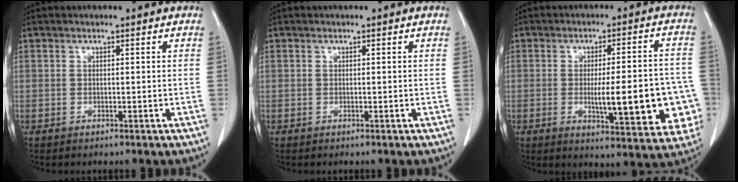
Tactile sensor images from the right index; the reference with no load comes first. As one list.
[{"total": 0.0}, {"total": 15.3, "force": [-3.2, 3.3, 14.6], "torque": [-0.151, 0.017, -0.024]}]